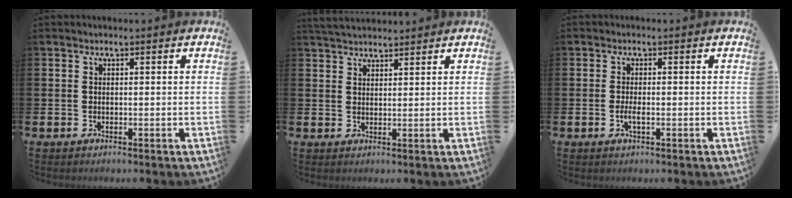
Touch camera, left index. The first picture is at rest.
{"total": 3.3, "force": [3.3, 0.6, 0.4], "torque": [-0.009, -0.013, 0.060]}
{"total": 1.6, "force": [-0.4, 0.5, 1.5], "torque": [-0.035, 0.003, -0.006]}